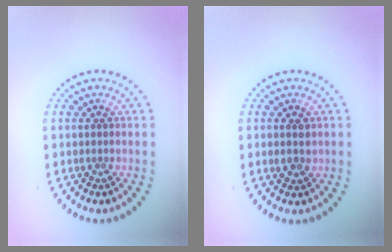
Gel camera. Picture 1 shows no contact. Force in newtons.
{"total": 1.6, "press": 1.5, "slide": 0.4}